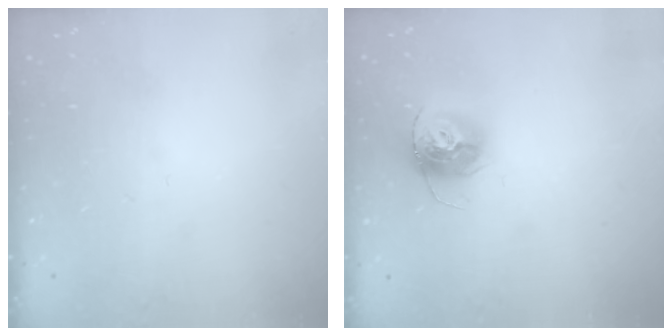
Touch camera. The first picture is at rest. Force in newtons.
{"total": 13.4, "press": 13.4, "slide": 1.2}